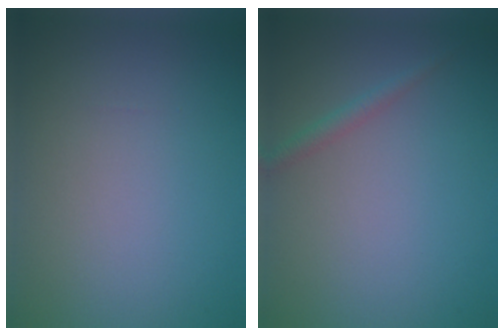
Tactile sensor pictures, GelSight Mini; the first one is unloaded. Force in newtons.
{"total": 1.2, "press": 1.2, "slide": 0.0}